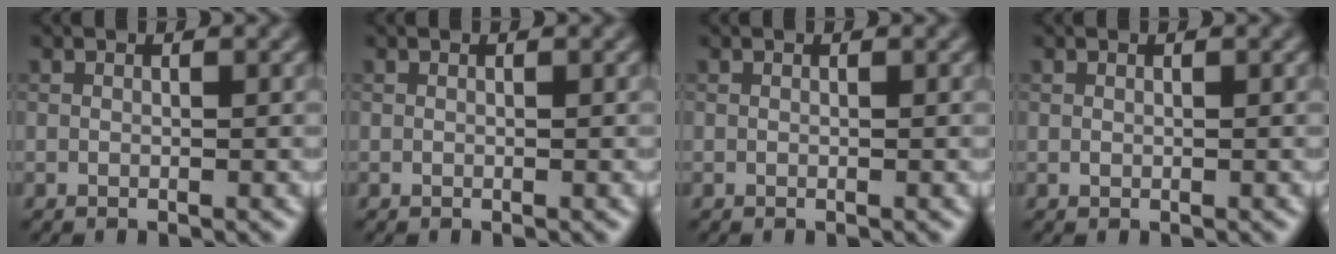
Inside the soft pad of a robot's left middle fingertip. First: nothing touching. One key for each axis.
{"total": 0.0}
{"total": 0.0}
{"total": 0.0}